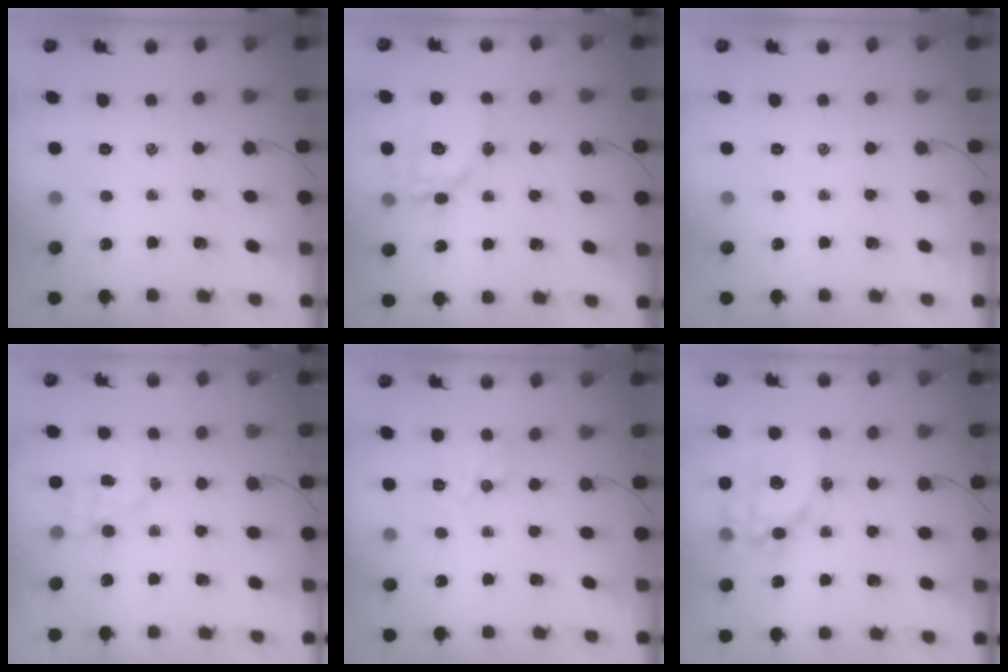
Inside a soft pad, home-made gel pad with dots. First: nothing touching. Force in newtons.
{"total": 14.7, "press": 14.6, "slide": 1.8}
{"total": 0.0}
{"total": 3.9, "press": 3.8, "slide": 0.6}
{"total": 5.3, "press": 5.2, "slide": 1.2}
{"total": 16.1, "press": 15.8, "slide": 3.4}